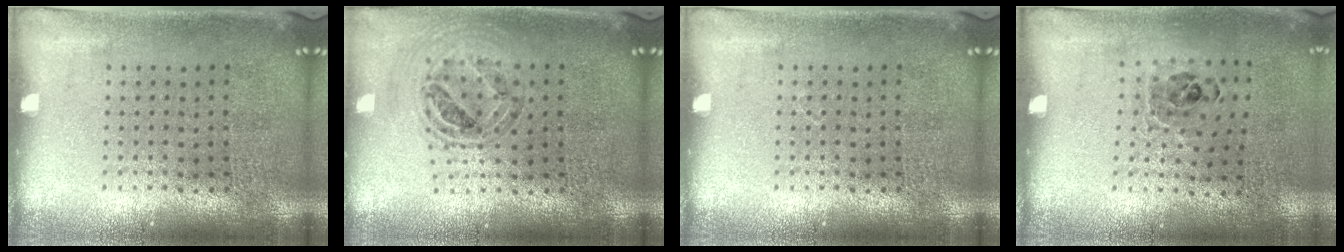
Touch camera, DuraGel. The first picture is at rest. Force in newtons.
{"total": 0.9, "press": 0.9, "slide": 0.1}
{"total": 0.0}
{"total": 0.9, "press": 0.8, "slide": 0.4}